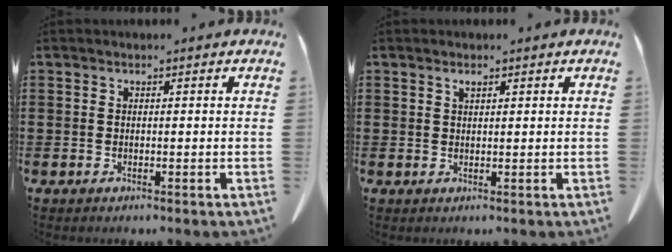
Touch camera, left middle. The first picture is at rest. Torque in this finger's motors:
{"motor_torque": [0.10, 0.47, -0.05, 0.02]}